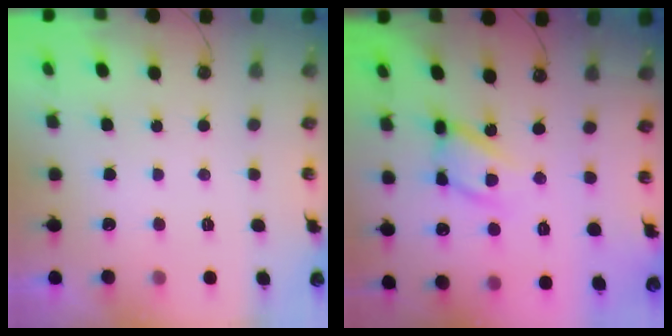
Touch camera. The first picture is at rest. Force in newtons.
{"total": 12.2, "press": 12.1, "slide": 1.1}